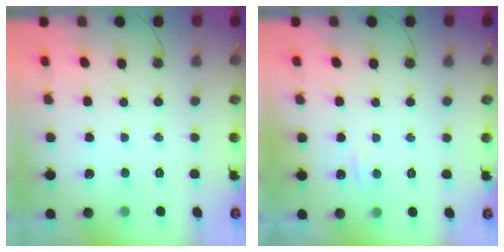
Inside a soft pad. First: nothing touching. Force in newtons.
{"total": 2.8, "press": 2.8, "slide": 0.5}